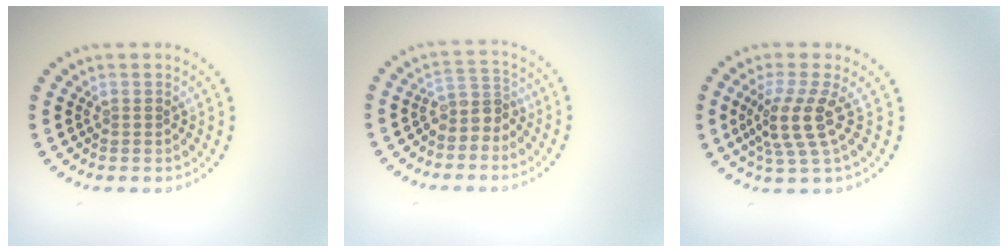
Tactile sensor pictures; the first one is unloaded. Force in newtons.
{"total": 2.6, "press": 2.0, "slide": 1.7}
{"total": 4.0, "press": 2.9, "slide": 2.6}